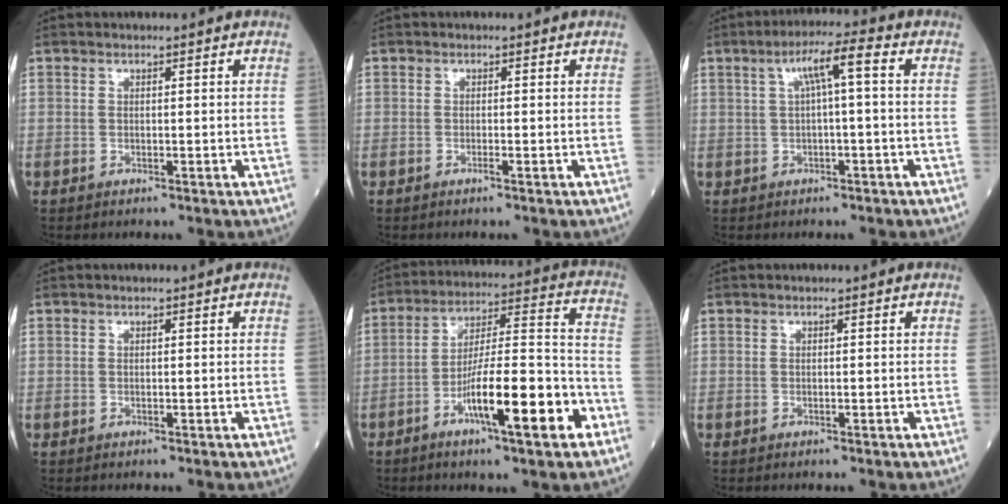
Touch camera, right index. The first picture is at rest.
{"total": 0.7, "force": [-0.4, -0.1, 0.5], "torque": [-0.012, 0.000, -0.007]}
{"total": 5.5, "force": [1.2, 0.3, 5.4], "torque": [-0.095, 0.020, 0.020]}
{"total": 0.0}
{"total": 16.2, "force": [-7.3, 1.8, 14.4], "torque": [-0.242, 0.001, -0.117]}
{"total": 0.0}